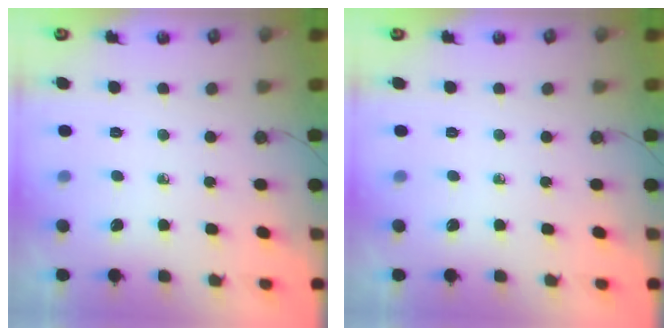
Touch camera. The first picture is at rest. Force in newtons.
{"total": 0.0}